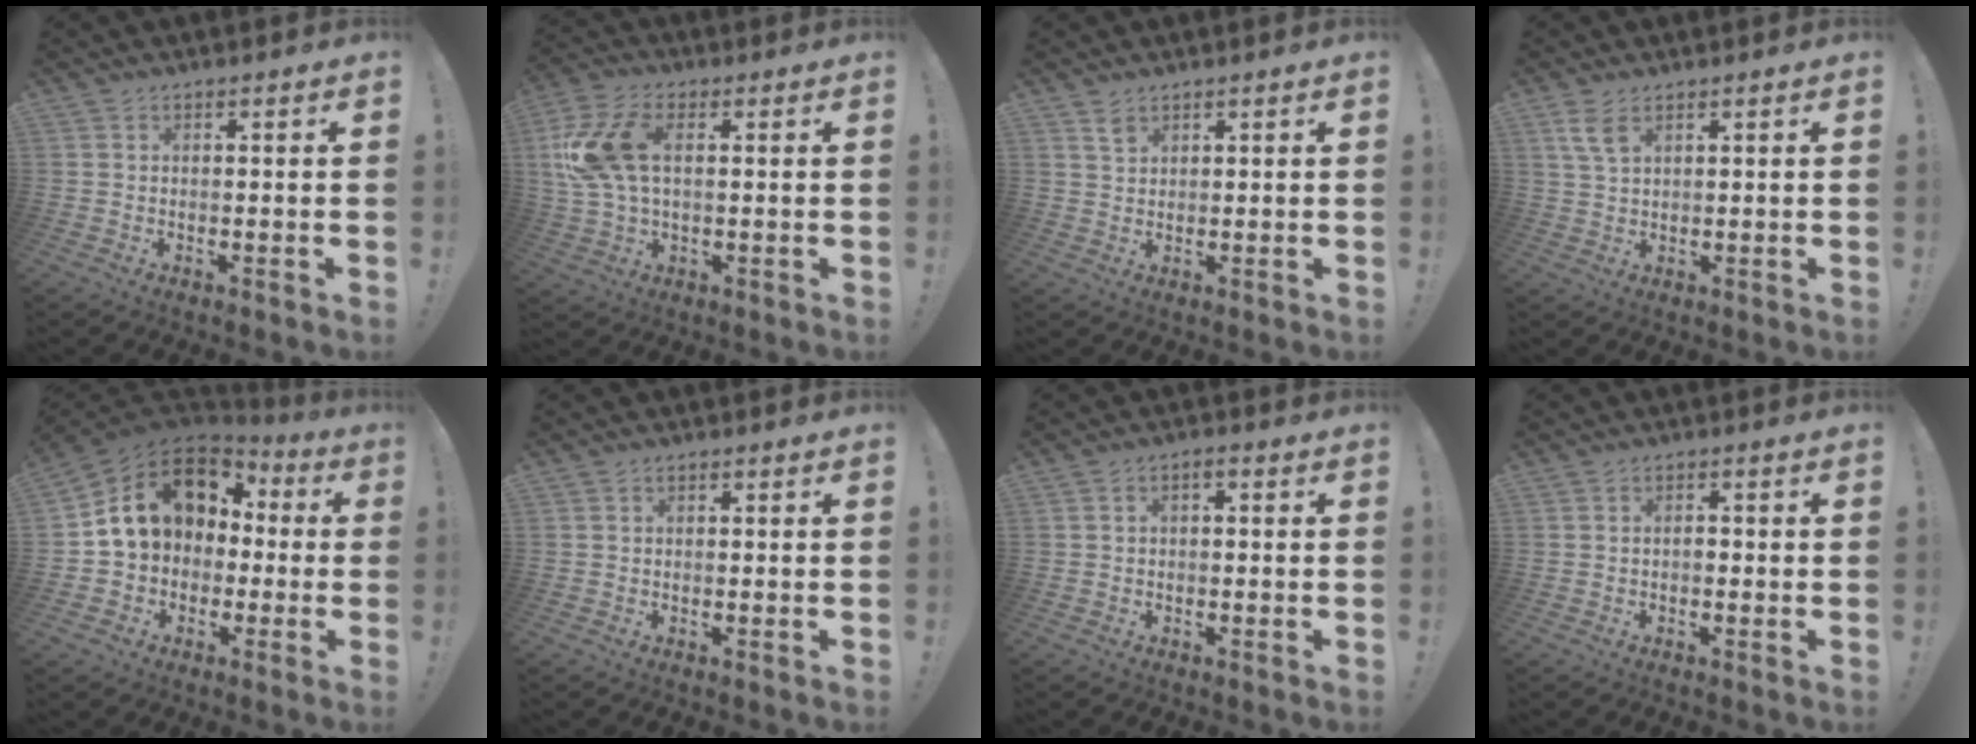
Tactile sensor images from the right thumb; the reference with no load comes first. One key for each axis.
{"total": 14.3, "fx": 2.7, "fy": 8.5, "fz": 11.2, "tx": -0.229, "ty": 0.003, "tz": 0.053}
{"total": 2.5, "fx": 1.9, "fy": 1.4, "fz": 1.0, "tx": 0.000, "ty": -0.014, "tz": 0.031}
{"total": 5.4, "fx": 3.0, "fy": 2.5, "fz": 3.8, "tx": -0.062, "ty": -0.011, "tz": 0.055}
{"total": 15.6, "fx": 4.7, "fy": 11.8, "fz": 9.1, "tx": -0.152, "ty": -0.004, "tz": 0.096}
{"total": 0.6, "fx": -0.3, "fy": 0.5, "fz": 0.4, "tx": -0.012, "ty": 0.005, "tz": -0.004}
{"total": 1.8, "fx": -1.0, "fy": 1.0, "fz": 1.2, "tx": -0.024, "ty": 0.010, "tz": -0.018}
{"total": 1.4, "fx": -0.6, "fy": 0.7, "fz": 1.0, "tx": -0.016, "ty": 0.004, "tz": -0.011}